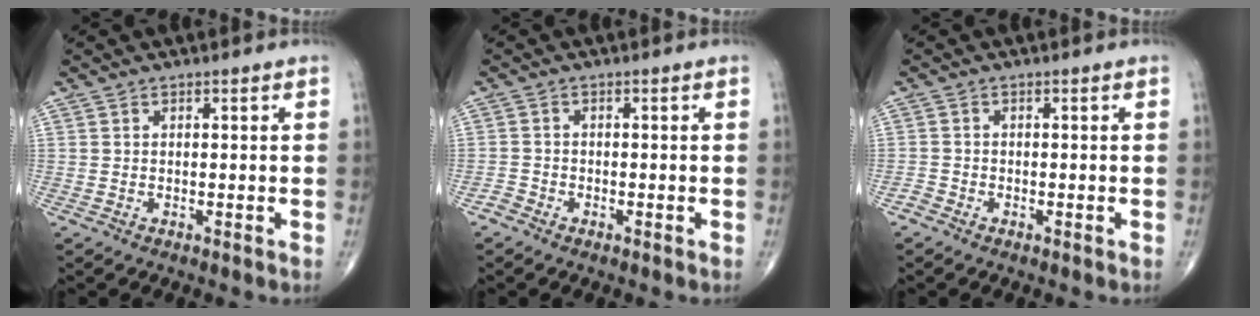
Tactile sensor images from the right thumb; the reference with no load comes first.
{"total": 1.5, "force": [-1.2, 0.8, 0.1], "torque": [-0.001, 0.001, -0.030]}
{"total": 1.2, "force": [-1.0, 0.6, 0.1], "torque": [-0.004, 0.000, -0.026]}